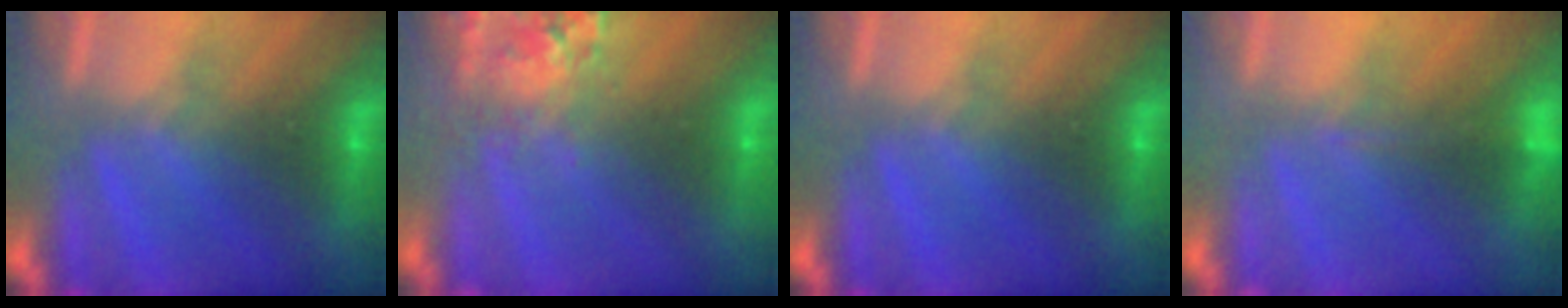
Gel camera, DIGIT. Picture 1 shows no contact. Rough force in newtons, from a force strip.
{"total": 2.7}
{"total": 0.0}
{"total": 1.6}